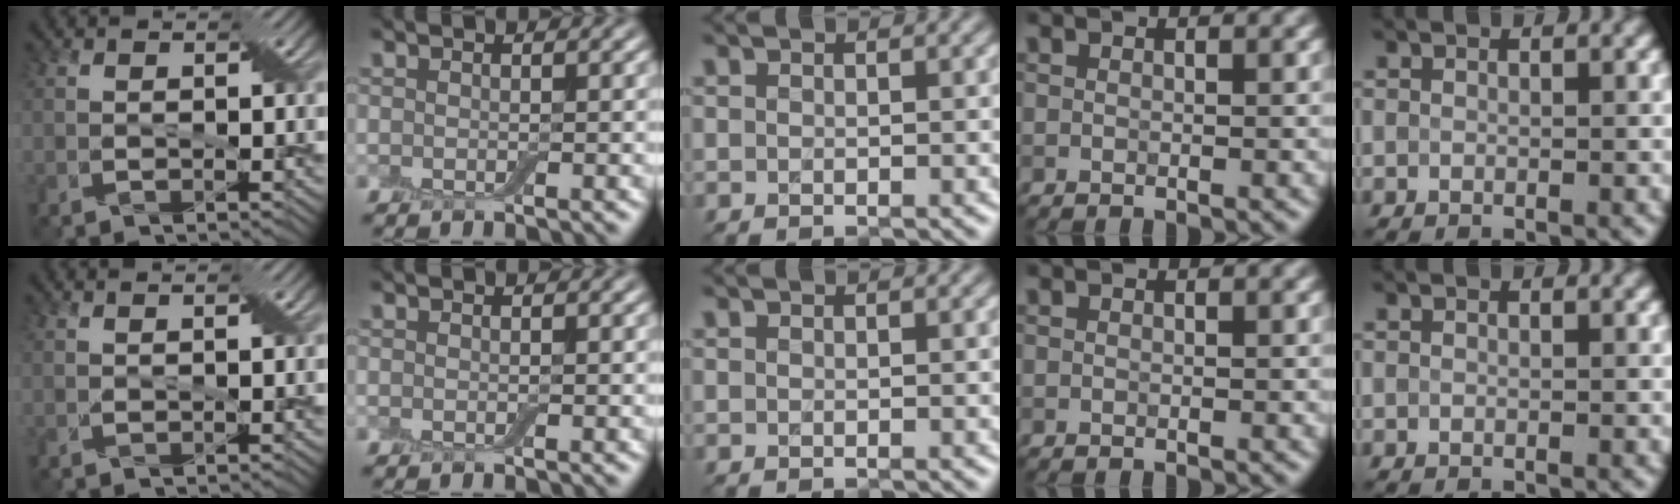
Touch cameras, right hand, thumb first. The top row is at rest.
{"thumb": {"total": 0.7, "force": [0.6, -0.2, 0.1], "torque": [-0.003, -0.003, 0.013]}}